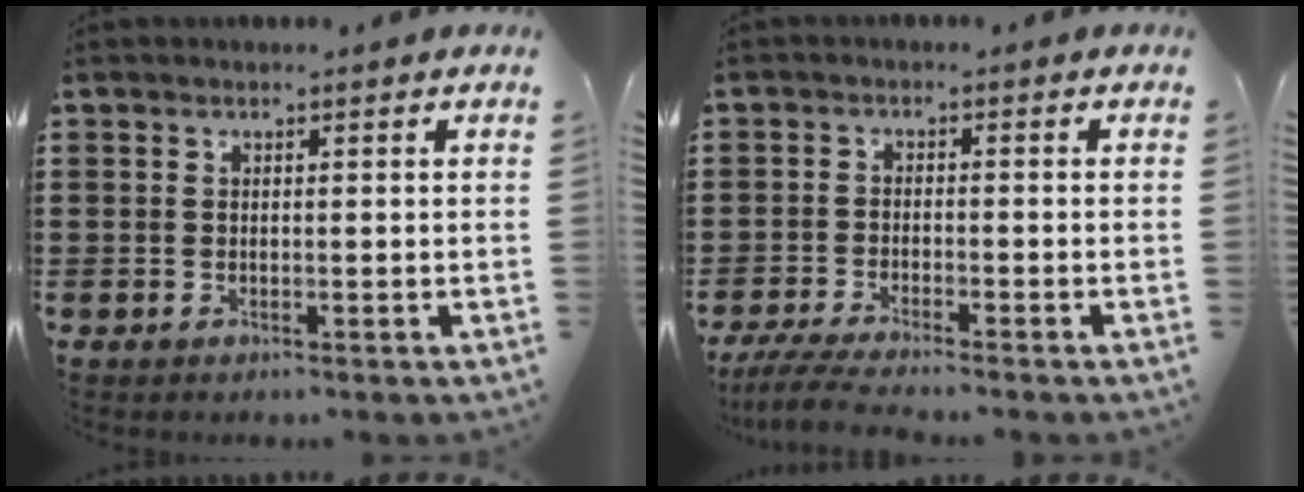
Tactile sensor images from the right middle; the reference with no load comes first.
{"total": 3.7, "force": [-3.2, 0.1, 1.8], "torque": [-0.051, -0.015, -0.067]}